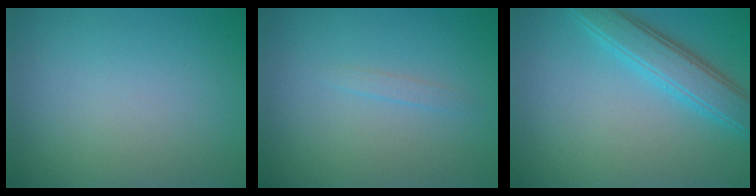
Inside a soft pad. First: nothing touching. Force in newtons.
{"total": 0.7, "press": 0.7, "slide": 0.1}
{"total": 4.4, "press": 4.4, "slide": 0.1}